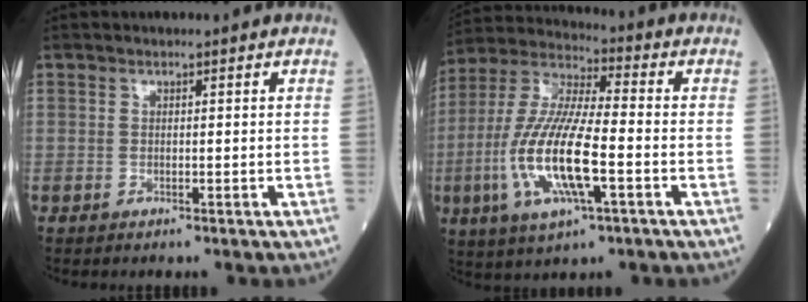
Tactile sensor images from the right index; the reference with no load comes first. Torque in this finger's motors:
{"motor_torque": [1.74, -0.40, 1.05, 0.21]}